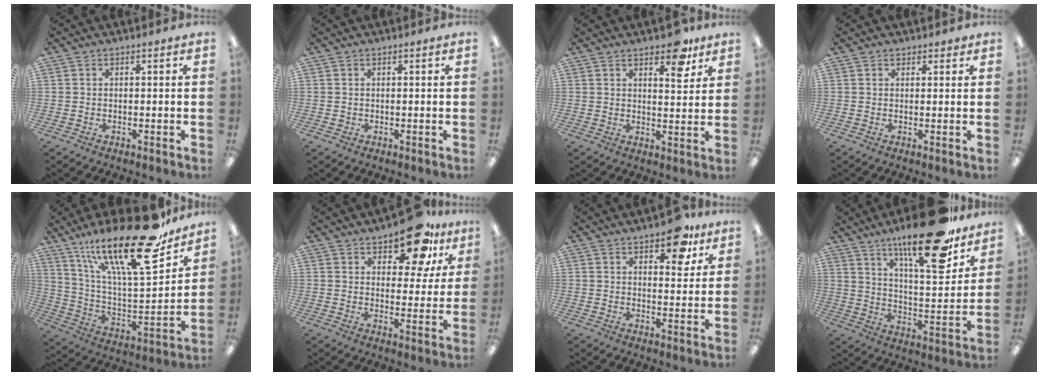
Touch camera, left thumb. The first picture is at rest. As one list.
[{"total": 0.6, "force": [0.3, 0.5, -0.1], "torque": [0.002, 0.004, 0.004]}, {"total": 7.7, "force": [5.8, 3.3, 3.9], "torque": [-0.034, -0.034, 0.095]}, {"total": 1.7, "force": [1.3, 1.1, 0.1], "torque": [0.007, -0.002, 0.022]}, {"total": 28.0, "force": [18.7, 7.8, 19.4], "torque": [-0.313, -0.117, 0.308]}, {"total": 13.8, "force": [10.1, 5.9, 7.3], "torque": [-0.102, -0.055, 0.174]}, {"total": 9.5, "force": [6.6, 4.3, 5.3], "torque": [-0.055, -0.031, 0.110]}, {"total": 24.1, "force": [17.1, 6.8, 15.5], "torque": [-0.232, -0.104, 0.275]}]